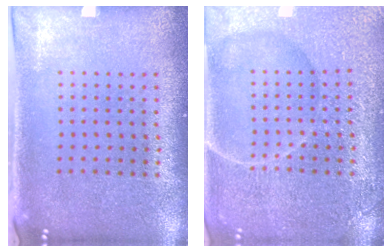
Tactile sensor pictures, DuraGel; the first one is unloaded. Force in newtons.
{"total": 7.0, "press": 6.9, "slide": 1.0}